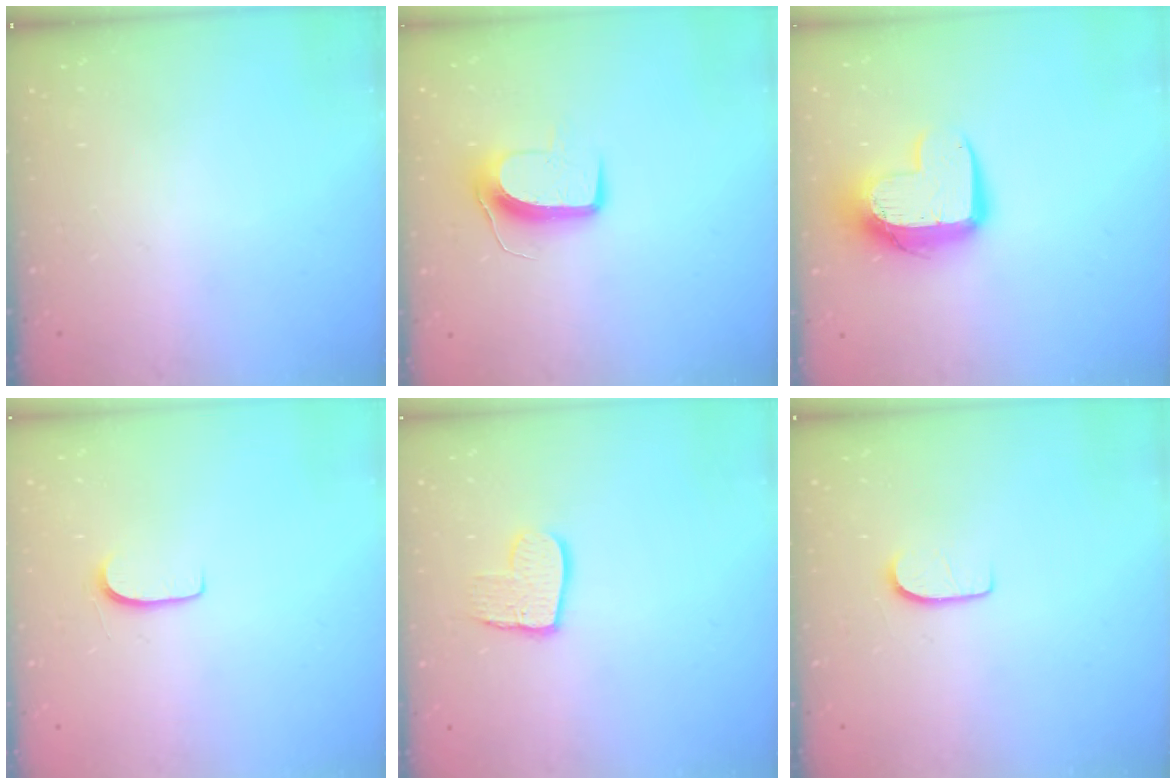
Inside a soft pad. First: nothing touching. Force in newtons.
{"total": 9.2, "press": 9.2, "slide": 0.4}
{"total": 11.9, "press": 11.8, "slide": 0.9}
{"total": 5.8, "press": 5.8, "slide": 0.4}
{"total": 9.8, "press": 9.8, "slide": 0.9}
{"total": 6.3, "press": 6.3, "slide": 0.7}